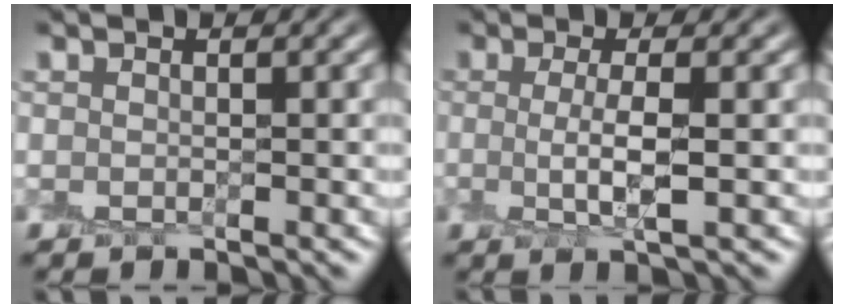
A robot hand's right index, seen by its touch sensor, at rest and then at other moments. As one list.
[{"total": 3.1, "force": [-0.1, 0.7, 3.0], "torque": [-0.060, 0.000, 0.001]}]